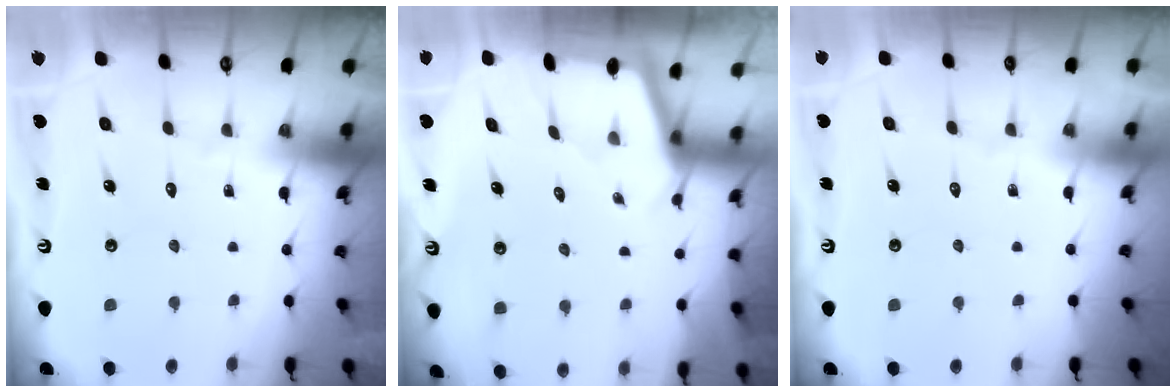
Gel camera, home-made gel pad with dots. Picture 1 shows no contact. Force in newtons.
{"total": 1.8, "press": 1.7, "slide": 0.1}
{"total": 0.0}